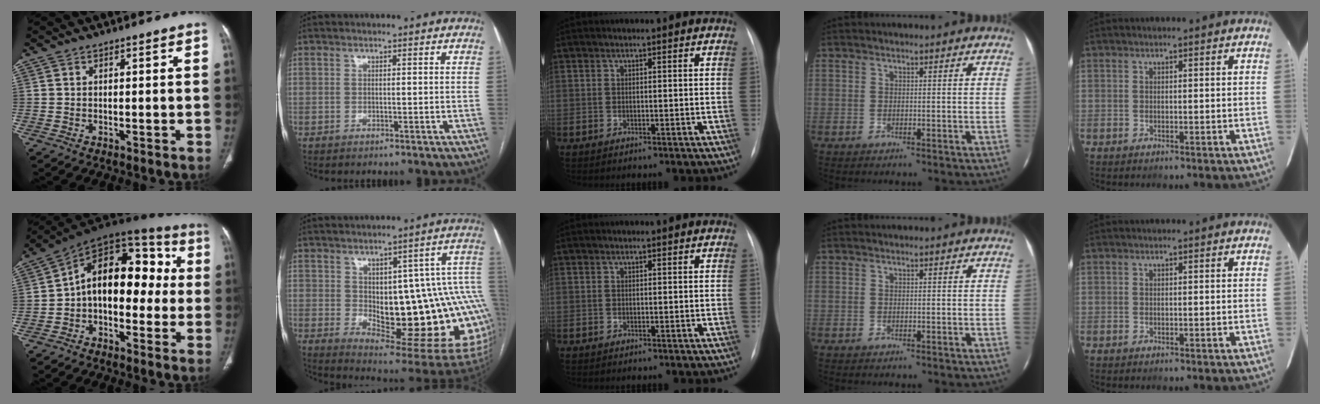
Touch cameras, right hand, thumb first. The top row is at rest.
{"thumb": {"total": 17.0, "force": [-0.3, 10.5, 13.4], "torque": [-0.155, 0.057, -0.019]}, "index": {"total": 24.4, "force": [-1.3, 7.5, 23.2], "torque": [-0.237, 0.010, 0.005]}}